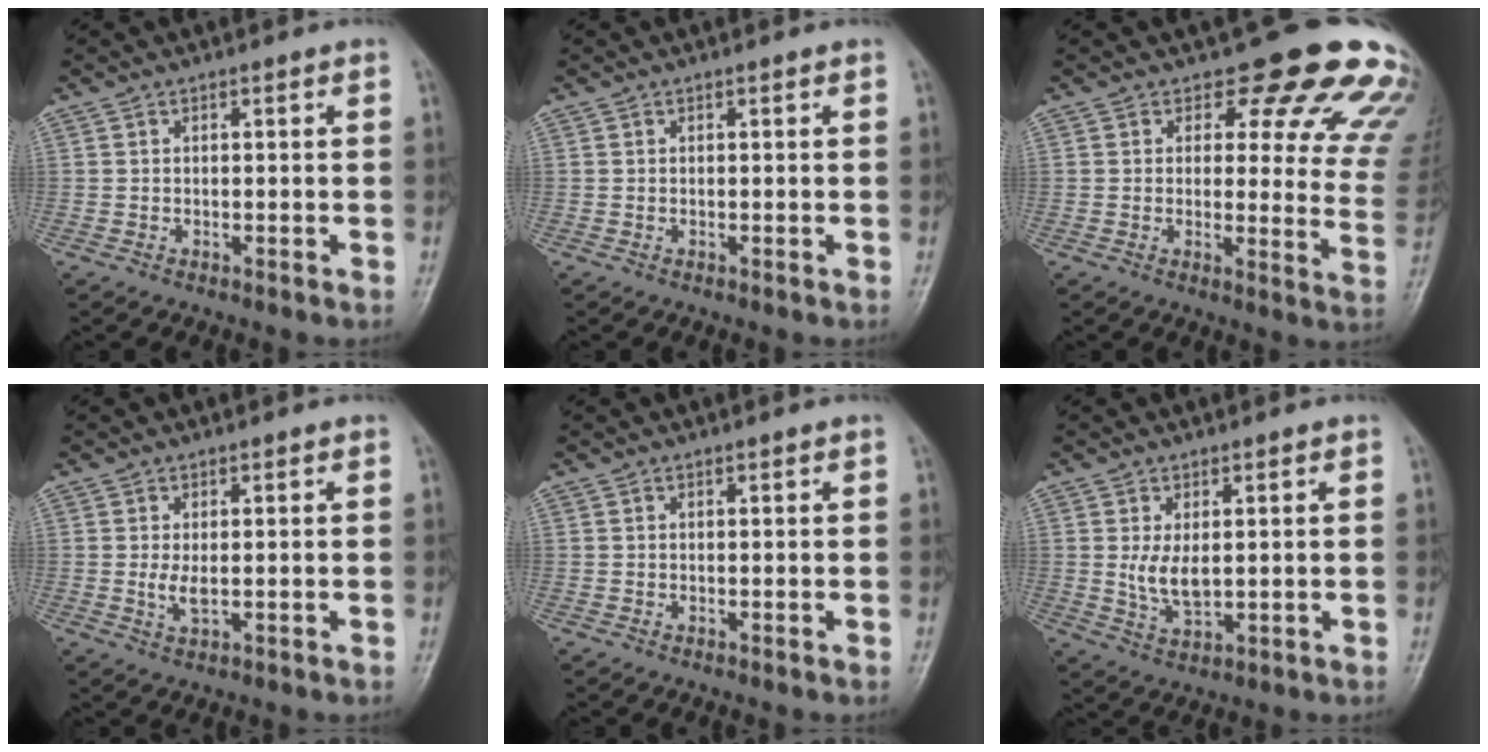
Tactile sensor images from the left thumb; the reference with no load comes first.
{"total": 0.0}
{"total": 17.5, "force": [13.9, 7.0, 7.8], "torque": [-0.034, -0.097, 0.133]}
{"total": 2.5, "force": [0.3, 1.1, 2.3], "torque": [-0.045, -0.008, 0.012]}
{"total": 0.0}
{"total": 5.0, "force": [0.9, 2.6, 4.2], "torque": [-0.071, -0.016, 0.025]}